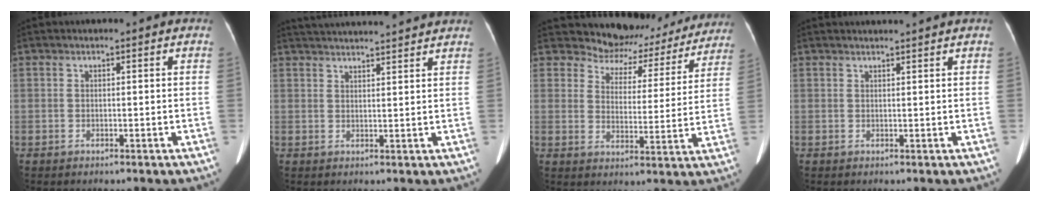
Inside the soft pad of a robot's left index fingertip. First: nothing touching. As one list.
[{"total": 13.7, "force": [12.9, 0.4, 4.5], "torque": [-0.081, 0.028, 0.178]}, {"total": 13.3, "force": [12.2, 5.2, 0.8], "torque": [0.006, -0.013, 0.132]}, {"total": 3.3, "force": [3.2, -0.5, 0.8], "torque": [-0.013, 0.011, 0.039]}]